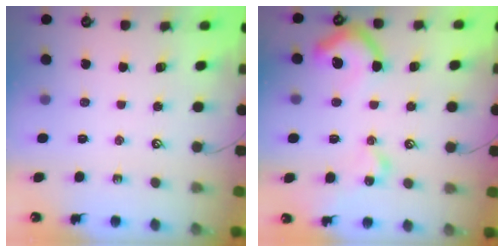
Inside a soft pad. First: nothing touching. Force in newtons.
{"total": 11.9, "press": 11.8, "slide": 1.5}